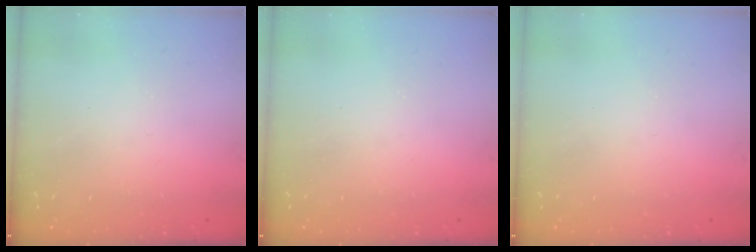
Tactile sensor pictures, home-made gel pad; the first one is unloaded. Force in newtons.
{"total": 0.0}
{"total": 0.0}